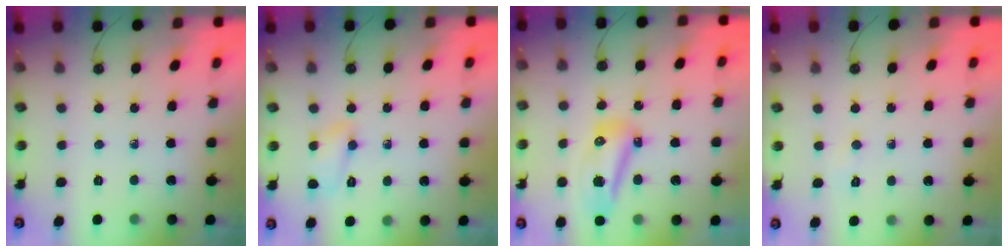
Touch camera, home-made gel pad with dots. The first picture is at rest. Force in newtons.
{"total": 8.2, "press": 5.7, "slide": 5.9}
{"total": 16.2, "press": 12.7, "slide": 10.1}
{"total": 2.8, "press": 2.8, "slide": 0.4}